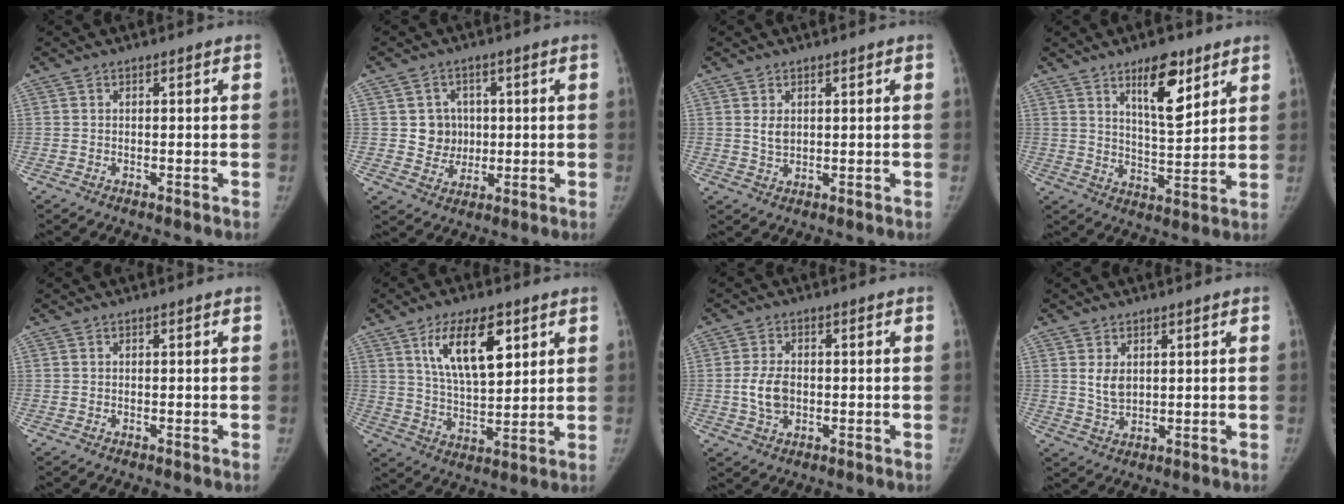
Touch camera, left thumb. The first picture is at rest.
{"total": 6.2, "force": [0.8, 5.9, 1.8], "torque": [0.006, 0.001, 0.016]}
{"total": 2.6, "force": [0.9, 1.7, 1.8], "torque": [-0.025, -0.007, 0.021]}
{"total": 10.7, "force": [6.3, 3.9, 7.7], "torque": [-0.101, -0.044, 0.107]}
{"total": 0.0}
{"total": 13.6, "force": [6.1, 5.9, 10.6], "torque": [-0.157, -0.027, 0.115]}
{"total": 5.6, "force": [-0.4, 3.8, 4.1], "torque": [-0.076, 0.003, -0.006]}
{"total": 4.0, "force": [1.3, 2.5, 2.8], "torque": [-0.041, -0.014, 0.034]}